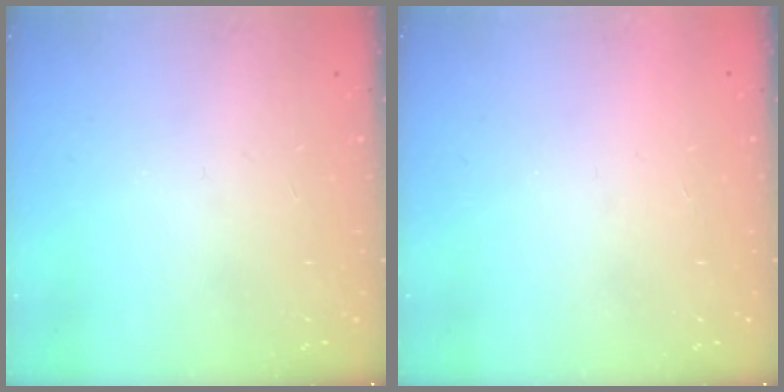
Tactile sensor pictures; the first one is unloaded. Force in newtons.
{"total": 1.5, "press": 1.5, "slide": 0.1}